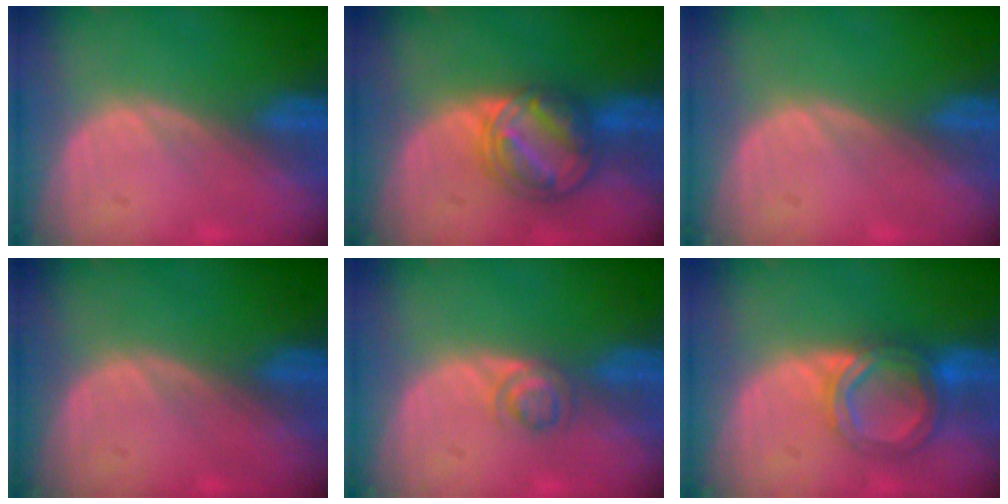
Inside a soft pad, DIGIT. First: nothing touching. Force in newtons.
{"total": 8.1, "press": 7.0, "slide": 4.1}
{"total": 0.0}
{"total": 0.0}
{"total": 2.7, "press": 2.7, "slide": 0.2}
{"total": 6.5, "press": 5.8, "slide": 3.1}